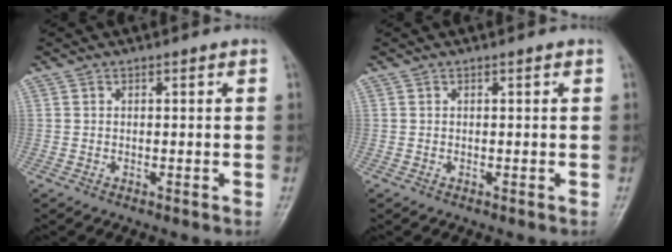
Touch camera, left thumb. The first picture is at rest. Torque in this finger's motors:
{"motor_torque": [0.00, 0.00, -0.03, 0.01, 0.00]}